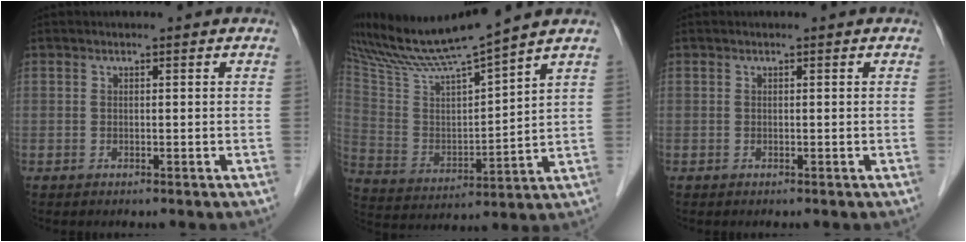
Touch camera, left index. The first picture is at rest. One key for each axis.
{"total": 12.9, "fx": 11.9, "fy": -1.7, "fz": 4.7, "tx": -0.097, "ty": -0.002, "tz": 0.229}
{"total": 0.0}